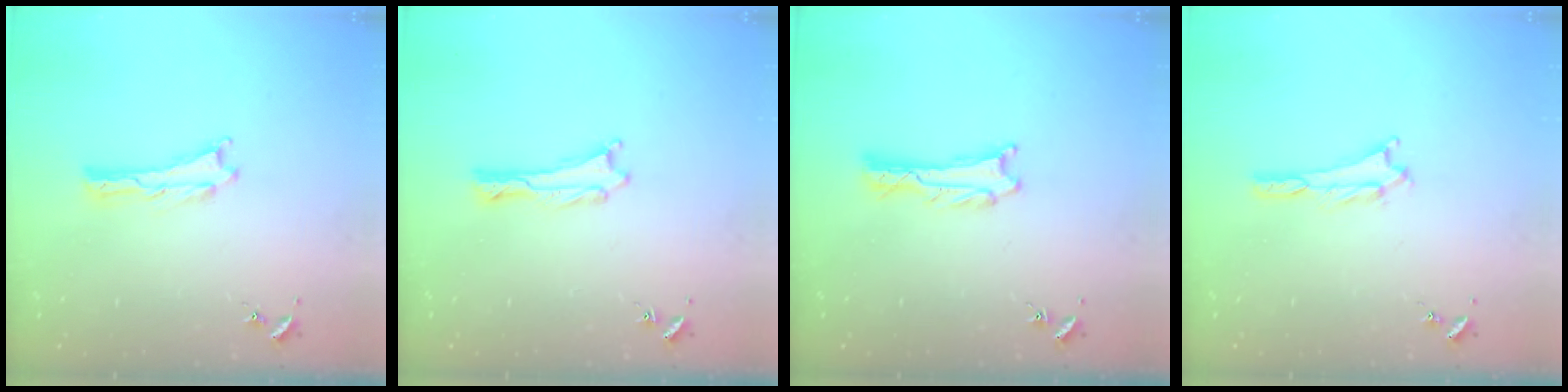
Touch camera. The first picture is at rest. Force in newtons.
{"total": 0.0}
{"total": 0.9, "press": 0.8, "slide": 0.1}
{"total": 0.7, "press": 0.7, "slide": 0.2}